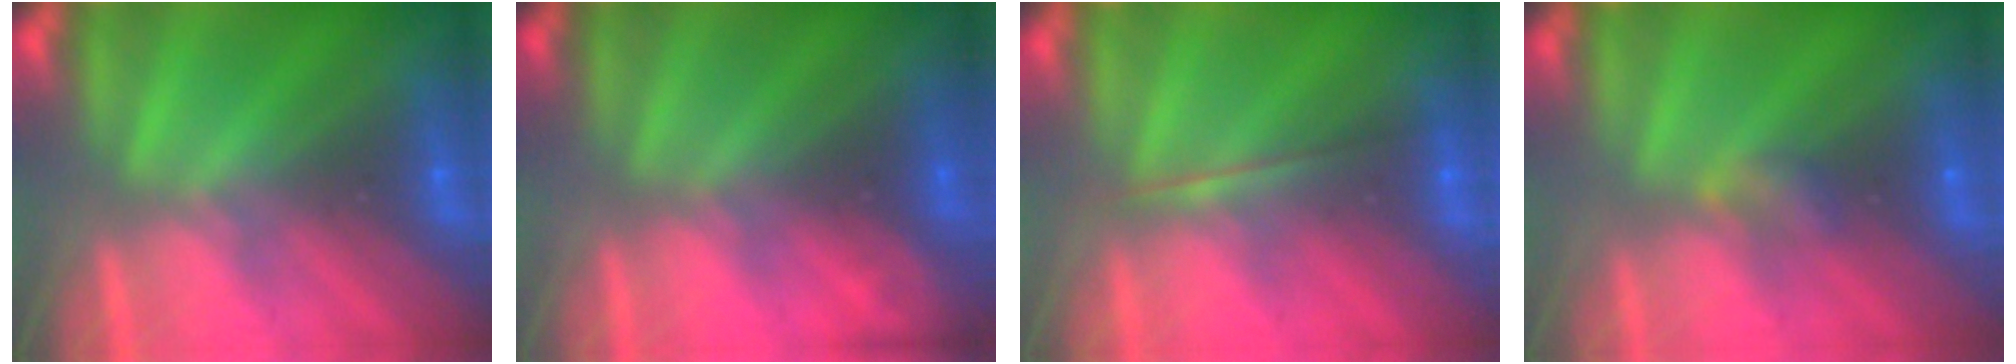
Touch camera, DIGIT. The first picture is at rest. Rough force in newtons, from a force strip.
{"total": 1.8}
{"total": 1.8}
{"total": 2.2}